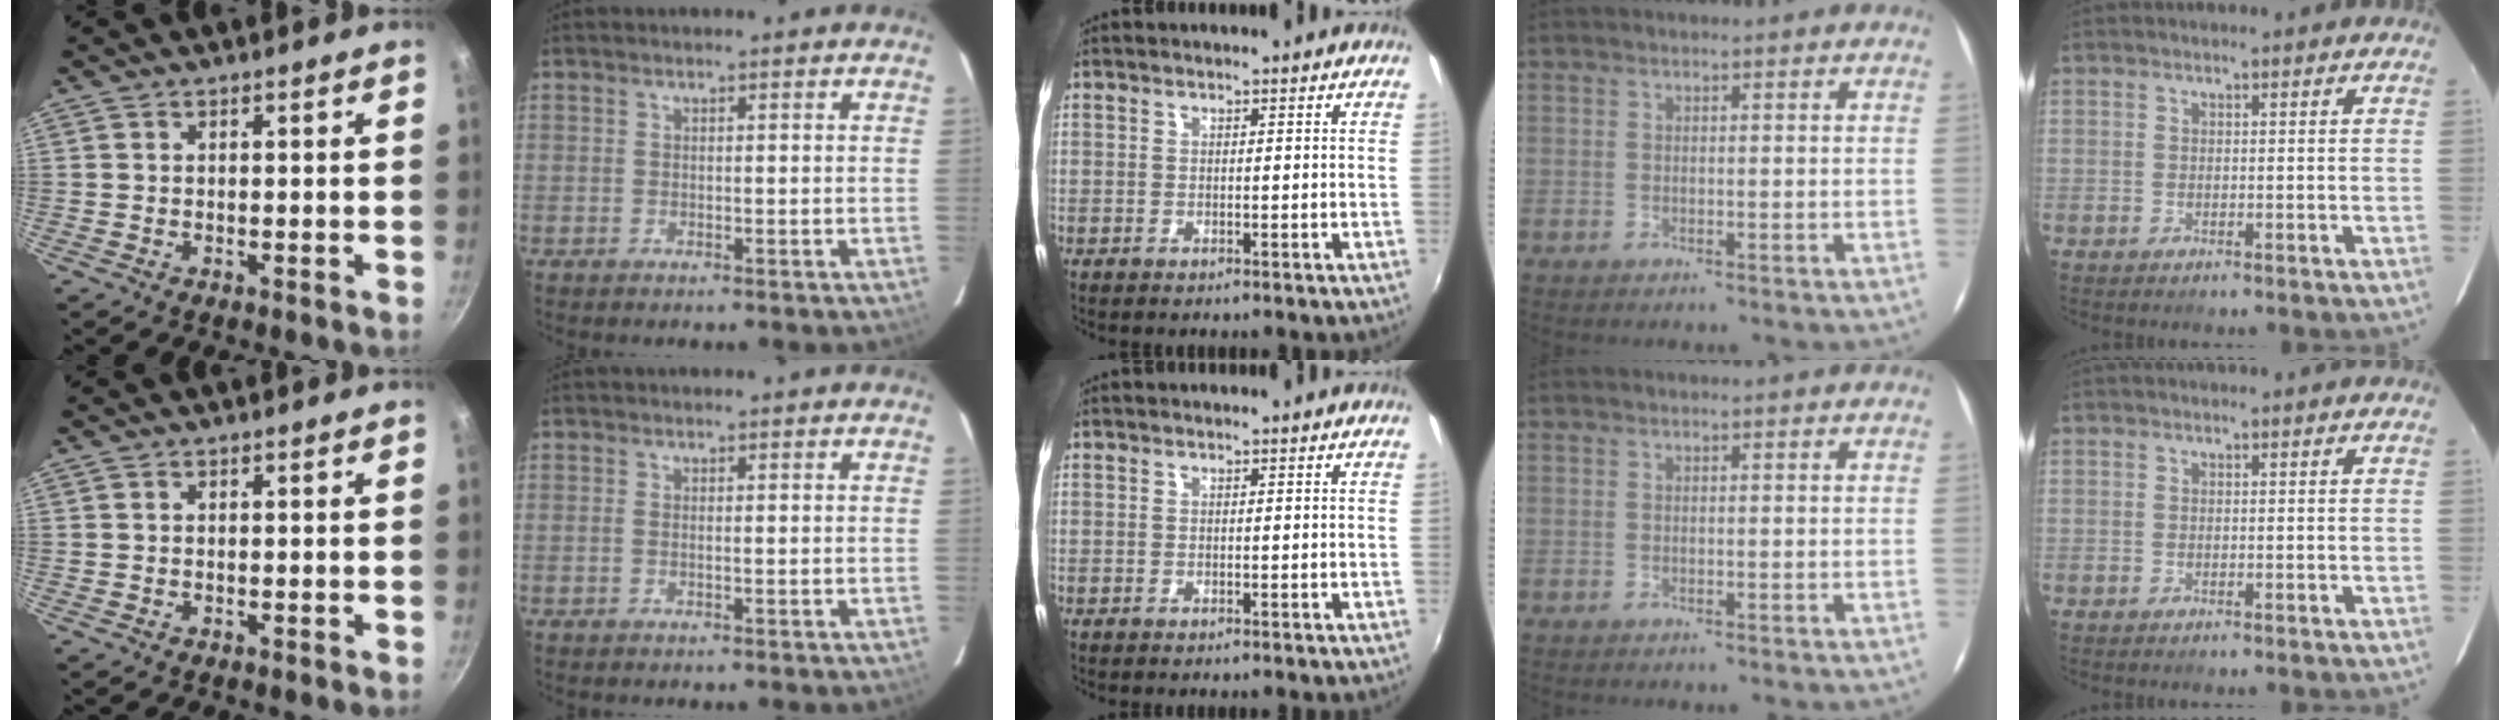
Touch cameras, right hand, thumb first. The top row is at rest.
{"index": {"total": 0.6, "force": [-0.1, -0.1, 0.6], "torque": [-0.012, 0.000, -0.003]}}